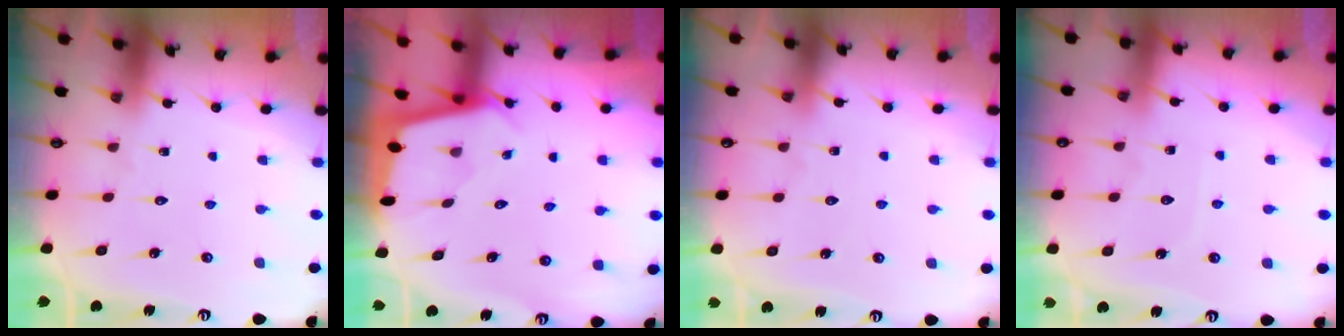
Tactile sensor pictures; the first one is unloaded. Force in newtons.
{"total": 1.7, "press": 1.7, "slide": 0.2}
{"total": 3.4, "press": 3.4, "slide": 0.4}
{"total": 4.1, "press": 4.0, "slide": 0.5}